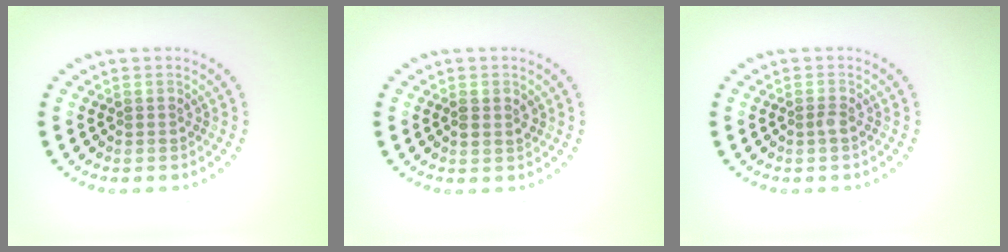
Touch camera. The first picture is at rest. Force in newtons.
{"total": 1.5, "press": 1.4, "slide": 0.4}
{"total": 0.8, "press": 0.5, "slide": 0.6}